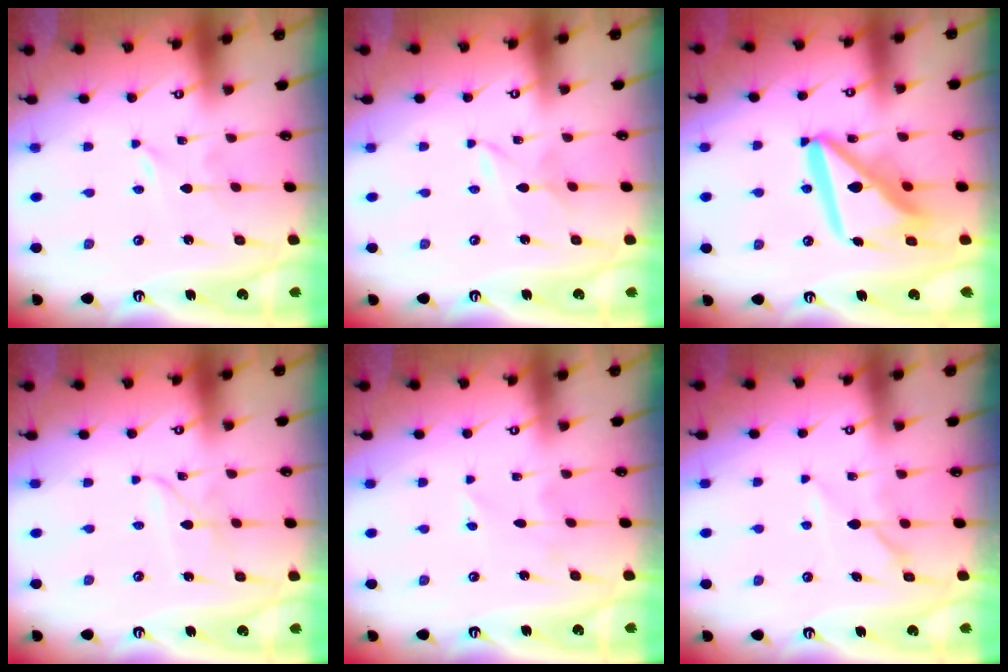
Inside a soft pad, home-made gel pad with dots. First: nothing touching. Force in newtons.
{"total": 1.6, "press": 1.6, "slide": 0.0}
{"total": 16.6, "press": 16.4, "slide": 2.1}
{"total": 2.5, "press": 2.5, "slide": 0.2}
{"total": 4.8, "press": 4.7, "slide": 0.8}
{"total": 6.1, "press": 6.1, "slide": 0.6}